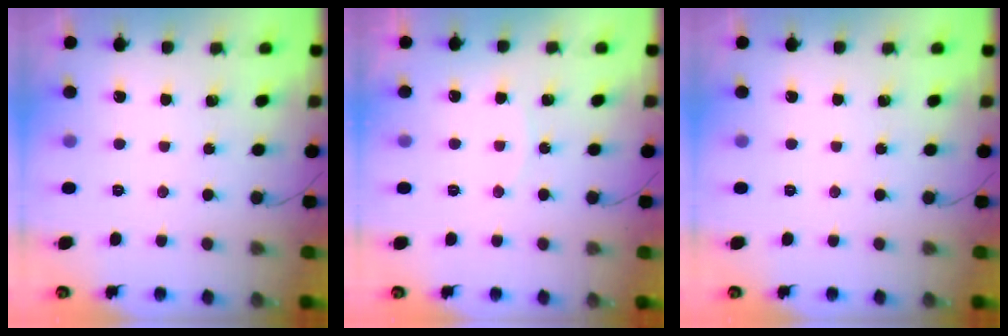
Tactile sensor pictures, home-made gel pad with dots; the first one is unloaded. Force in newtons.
{"total": 3.0, "press": 3.0, "slide": 0.4}
{"total": 0.0}